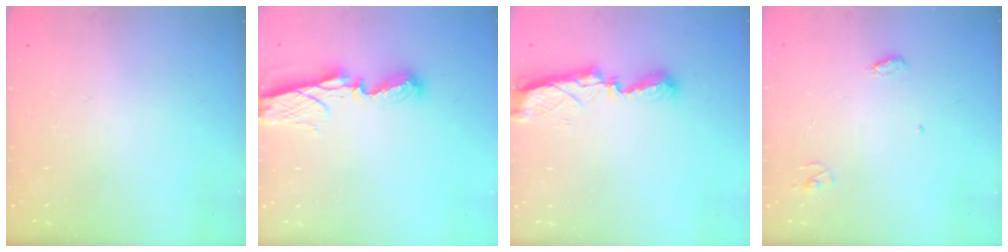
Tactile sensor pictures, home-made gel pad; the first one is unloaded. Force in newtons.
{"total": 8.4, "press": 8.4, "slide": 1.1}
{"total": 8.8, "press": 8.7, "slide": 0.4}
{"total": 3.6, "press": 3.6, "slide": 0.3}